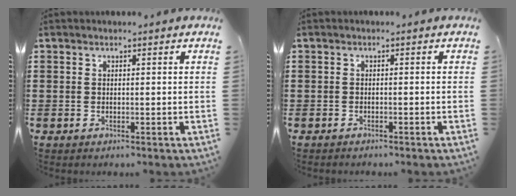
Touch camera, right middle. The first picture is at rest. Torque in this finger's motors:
{"motor_torque": [-0.30, 0.21, -0.13, -0.01]}